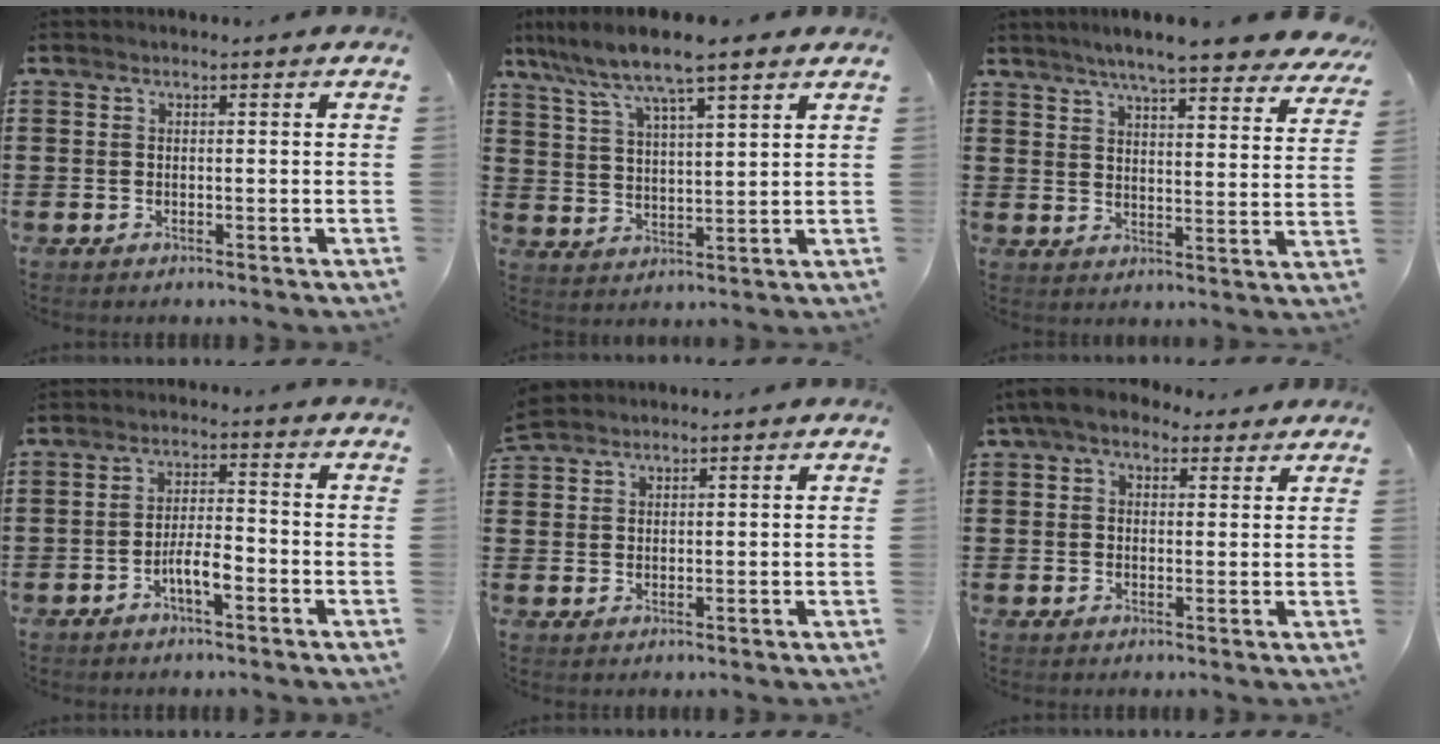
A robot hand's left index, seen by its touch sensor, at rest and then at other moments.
{"total": 7.3, "force": [5.8, 0.6, 4.3], "torque": [-0.105, -0.021, 0.098]}
{"total": 6.9, "force": [6.1, -0.2, 3.2], "torque": [-0.076, -0.032, 0.104]}
{"total": 4.6, "force": [-2.1, 1.2, 4.0], "torque": [-0.081, 0.002, -0.043]}
{"total": 2.4, "force": [2.3, 0.7, 0.3], "torque": [-0.012, 0.001, 0.046]}
{"total": 4.9, "force": [3.4, 2.4, 2.6], "torque": [-0.062, 0.005, 0.062]}